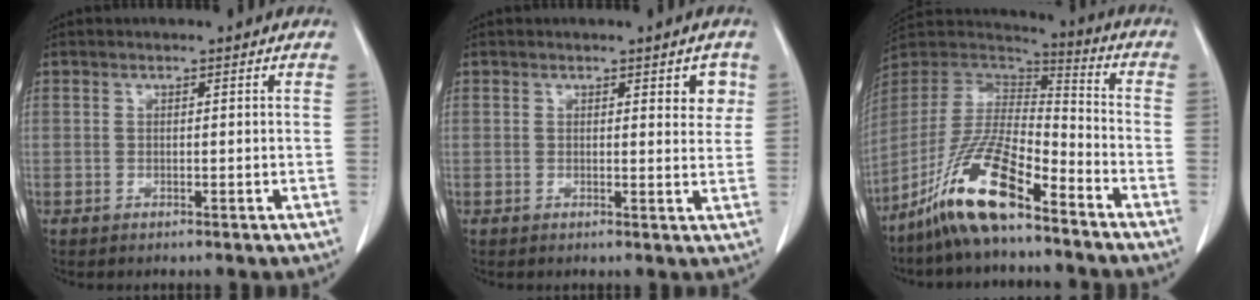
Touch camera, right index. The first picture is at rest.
{"total": 3.5, "force": [1.5, 1.3, 2.9], "torque": [-0.030, -0.002, 0.014]}
{"total": 14.8, "force": [-10.1, 2.9, 10.4], "torque": [-0.209, 0.001, -0.190]}